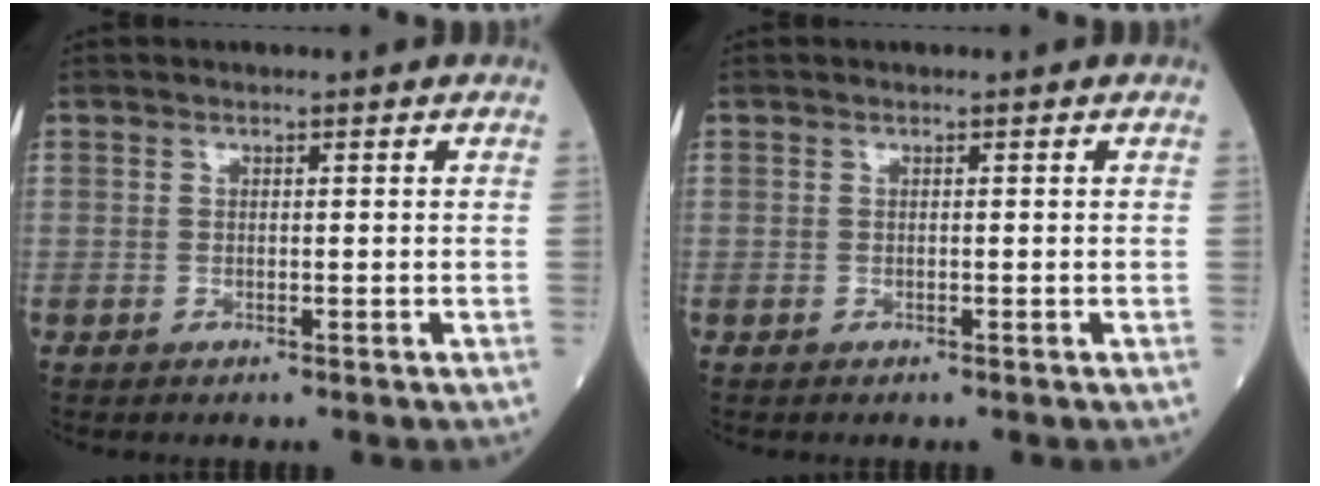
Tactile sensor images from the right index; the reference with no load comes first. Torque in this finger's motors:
{"motor_torque": [0.01, 0.00, 0.00, -0.01]}